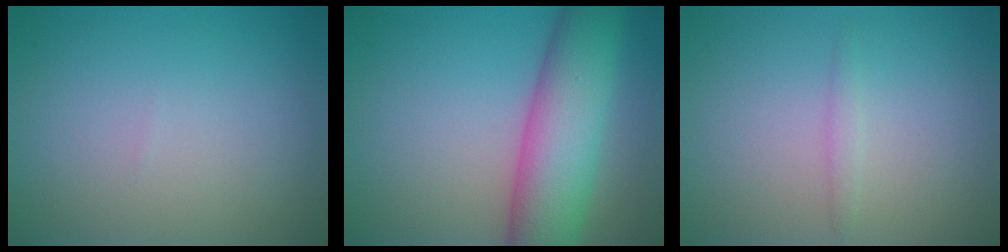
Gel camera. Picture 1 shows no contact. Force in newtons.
{"total": 8.9, "press": 8.9, "slide": 0.3}
{"total": 0.7, "press": 0.7, "slide": 0.0}